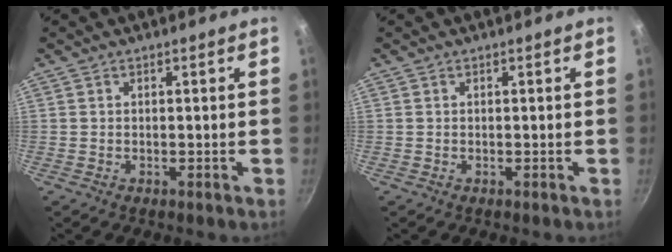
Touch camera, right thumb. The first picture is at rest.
{"total": 0.0}